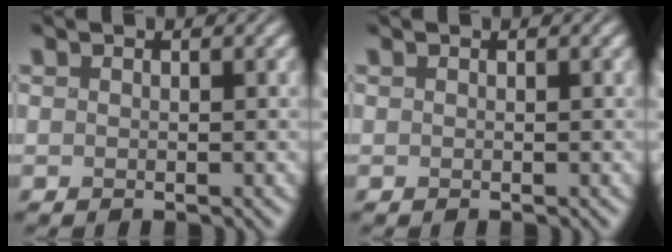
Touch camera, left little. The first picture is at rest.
{"total": 0.0}